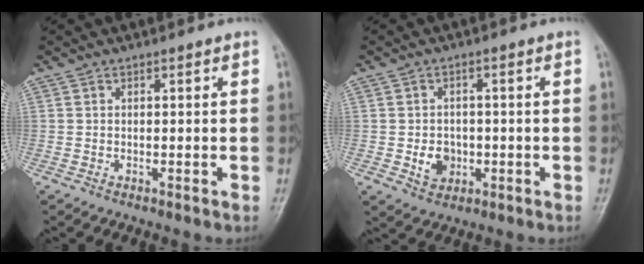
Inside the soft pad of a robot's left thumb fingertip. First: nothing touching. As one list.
[{"total": 4.6, "force": [-0.9, 3.8, 2.4], "torque": [-0.019, 0.005, -0.009]}]